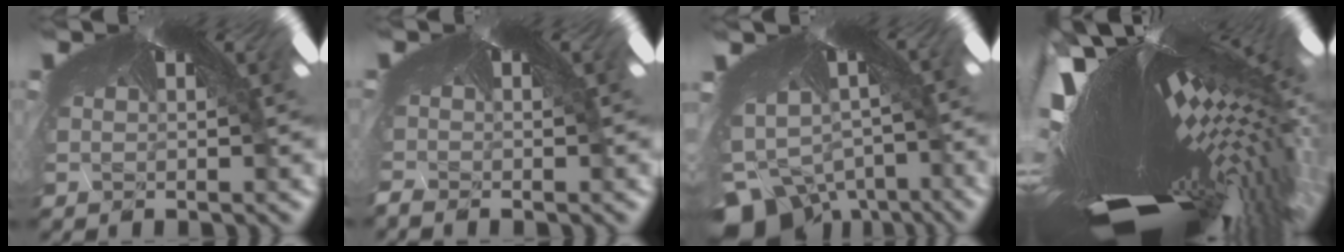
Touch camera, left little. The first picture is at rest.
{"total": 2.4, "force": [-2.4, -0.3, 0.2], "torque": [-0.016, -0.020, -0.017]}
{"total": 9.2, "force": [-9.1, 1.2, -0.6], "torque": [-0.020, -0.099, -0.109]}
{"total": 9.8, "force": [-9.3, -1.1, 3.0], "torque": [-0.107, -0.104, -0.110]}